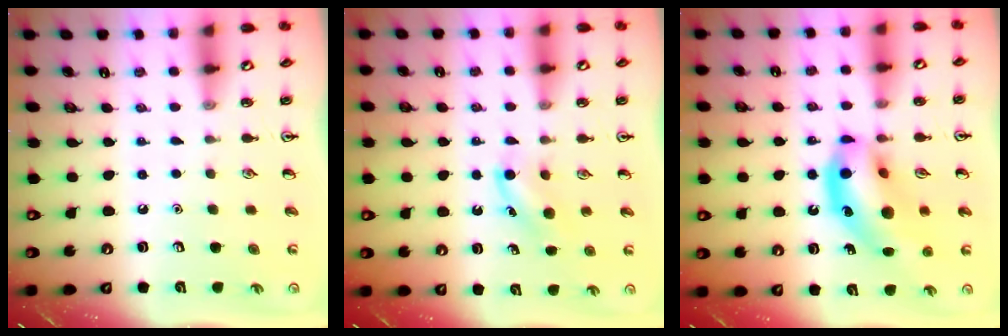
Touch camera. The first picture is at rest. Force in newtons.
{"total": 5.1, "press": 4.8, "slide": 1.5}
{"total": 16.0, "press": 15.4, "slide": 4.2}